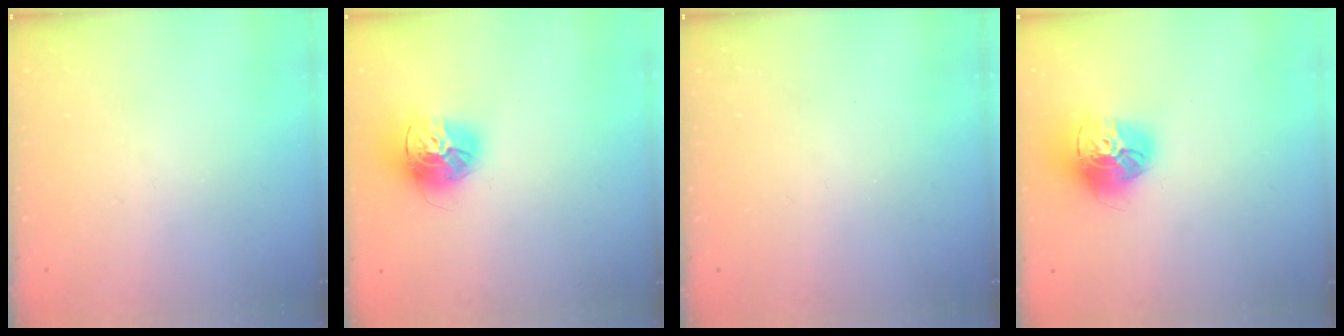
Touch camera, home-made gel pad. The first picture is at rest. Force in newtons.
{"total": 15.6, "press": 15.5, "slide": 1.4}
{"total": 0.0}
{"total": 15.9, "press": 15.8, "slide": 1.4}